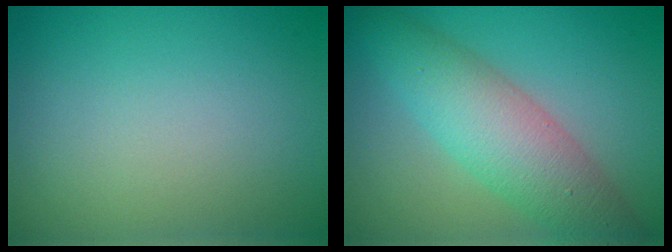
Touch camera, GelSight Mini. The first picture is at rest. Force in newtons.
{"total": 6.5, "press": 6.5, "slide": 0.2}